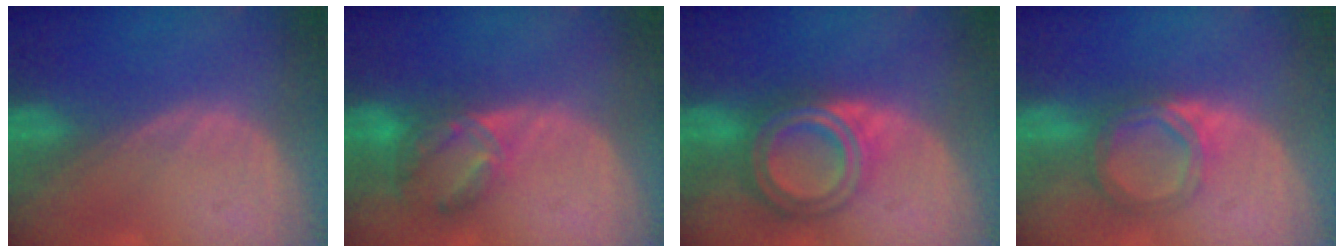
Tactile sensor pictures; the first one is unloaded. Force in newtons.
{"total": 7.3, "press": 6.2, "slide": 3.7}
{"total": 7.7, "press": 7.7, "slide": 0.5}
{"total": 5.6, "press": 5.3, "slide": 1.9}